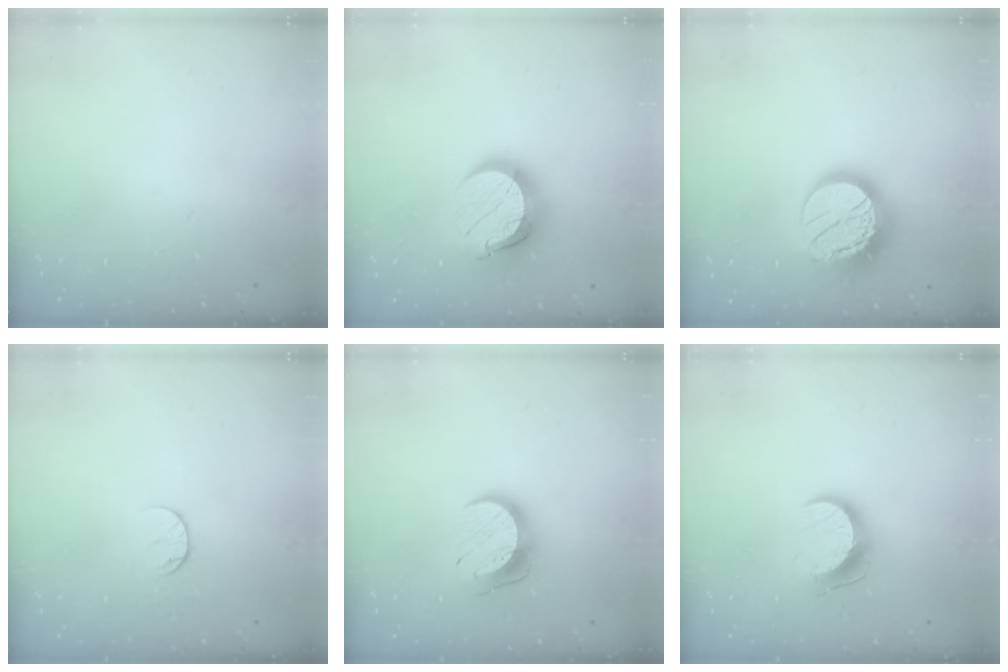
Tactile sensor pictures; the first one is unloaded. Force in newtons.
{"total": 12.9, "press": 12.8, "slide": 1.2}
{"total": 17.5, "press": 17.5, "slide": 1.2}
{"total": 6.8, "press": 6.8, "slide": 0.4}
{"total": 10.8, "press": 10.8, "slide": 0.5}
{"total": 11.6, "press": 11.6, "slide": 0.5}